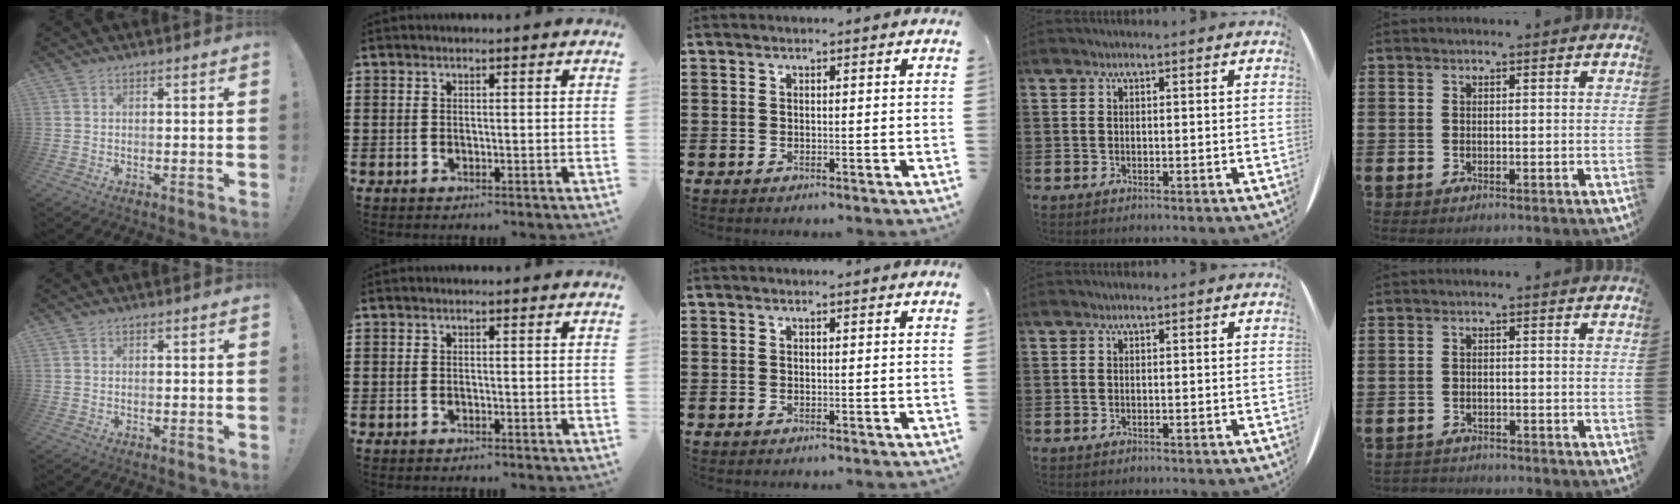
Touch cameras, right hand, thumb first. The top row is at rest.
{"little": {"total": 1.8, "force": [-1.8, 0.1, -0.2], "torque": [-0.001, 0.002, -0.040]}}